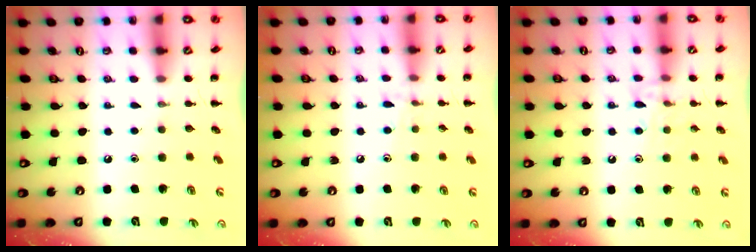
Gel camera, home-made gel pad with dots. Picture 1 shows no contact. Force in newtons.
{"total": 6.4, "press": 6.1, "slide": 2.0}
{"total": 8.4, "press": 8.2, "slide": 1.6}